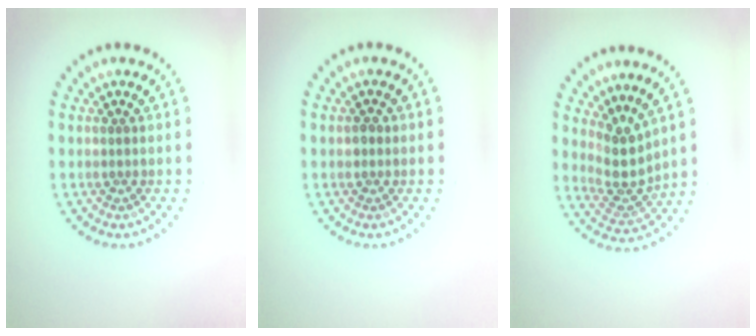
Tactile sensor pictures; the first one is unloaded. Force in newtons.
{"total": 0.8, "press": 0.7, "slide": 0.3}
{"total": 3.4, "press": 2.5, "slide": 2.3}